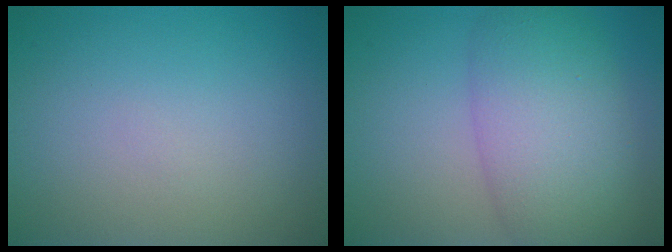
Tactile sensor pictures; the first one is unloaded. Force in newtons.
{"total": 7.7, "press": 7.7, "slide": 0.4}